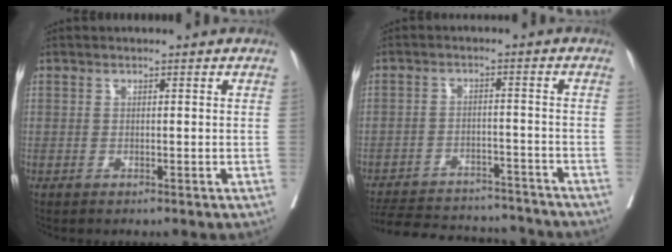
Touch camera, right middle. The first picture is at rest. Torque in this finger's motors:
{"motor_torque": [0.96, -1.18, 0.09, 0.09]}